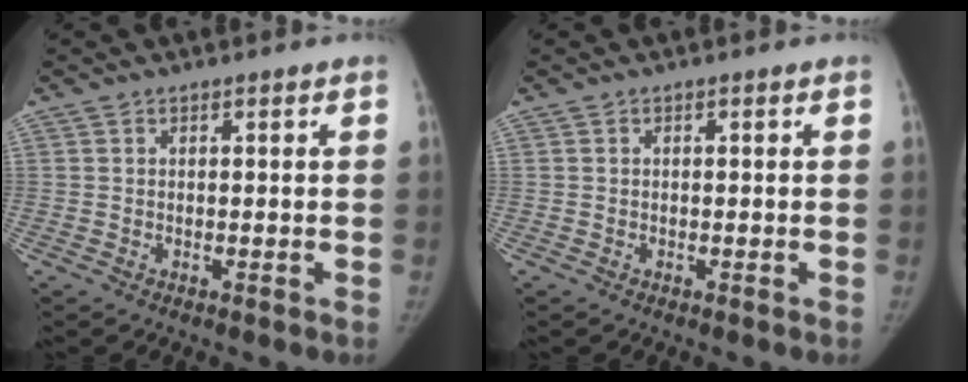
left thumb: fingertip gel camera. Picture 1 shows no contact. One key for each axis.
{"total": 0.0}